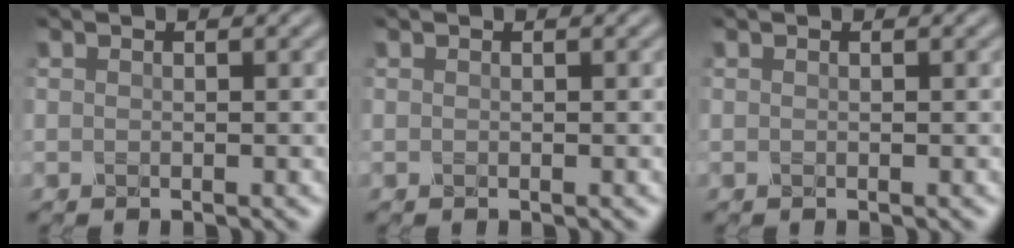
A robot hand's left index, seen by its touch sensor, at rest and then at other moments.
{"total": 0.0}
{"total": 0.0}